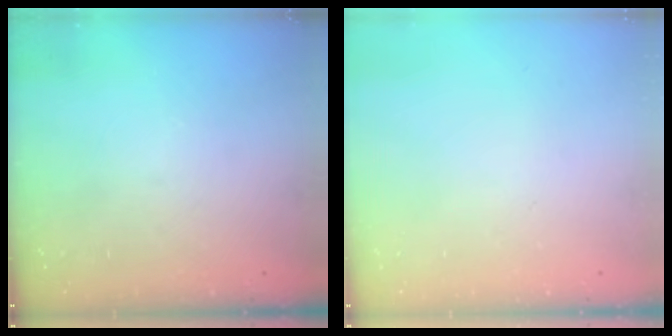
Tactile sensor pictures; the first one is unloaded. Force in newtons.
{"total": 0.0}